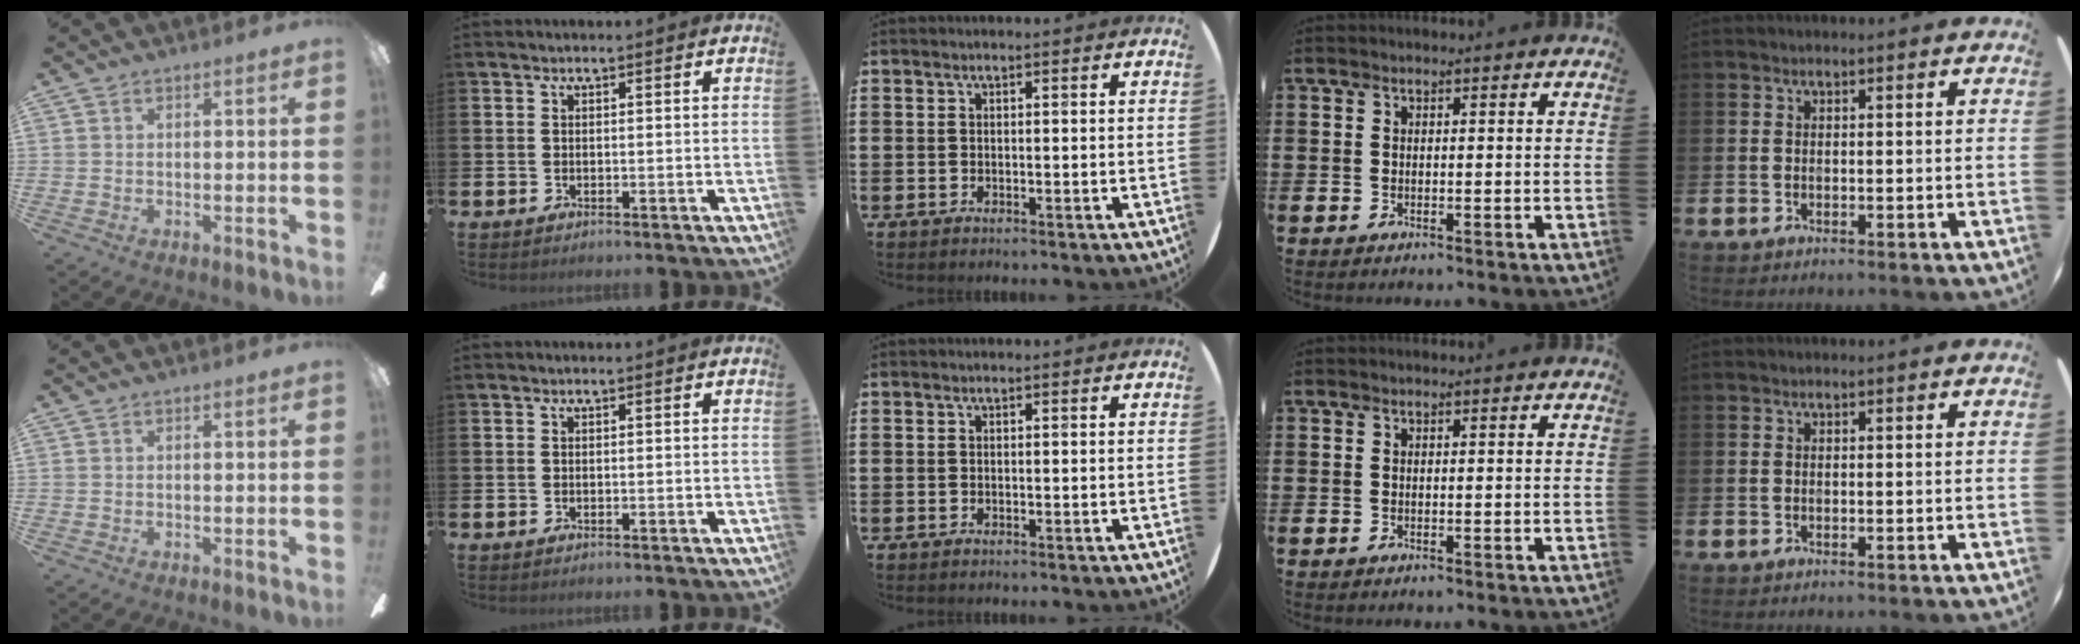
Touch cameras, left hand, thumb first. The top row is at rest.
{}